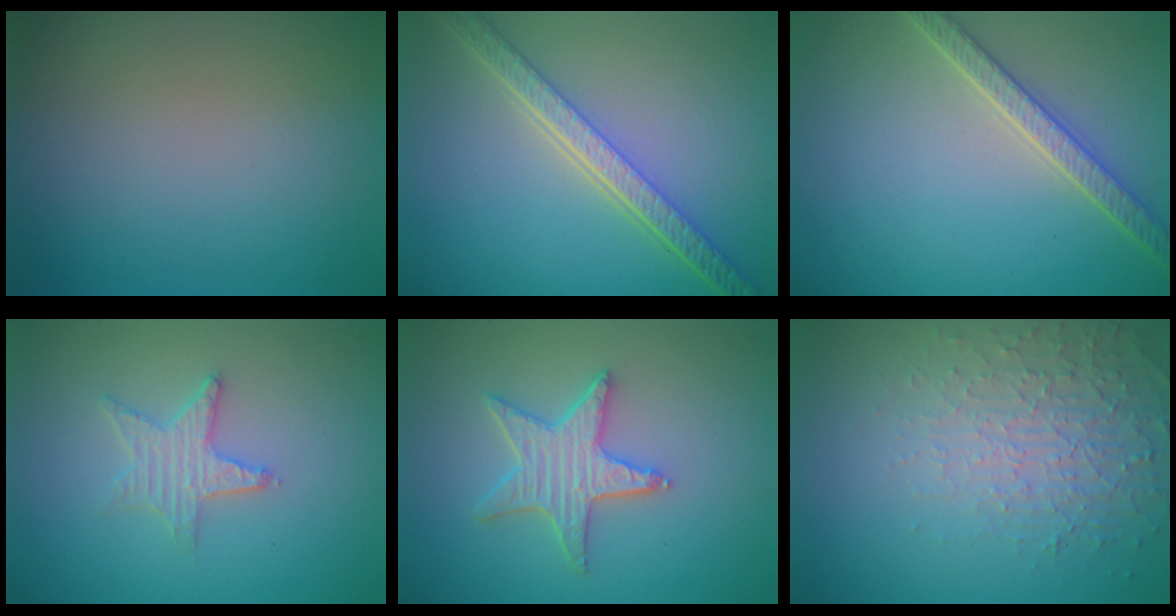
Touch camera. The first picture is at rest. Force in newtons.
{"total": 5.7, "press": 4.4, "slide": 3.6}
{"total": 3.6, "press": 3.2, "slide": 1.6}
{"total": 2.7, "press": 2.6, "slide": 0.5}
{"total": 3.9, "press": 3.6, "slide": 1.6}
{"total": 5.1, "press": 3.4, "slide": 3.8}